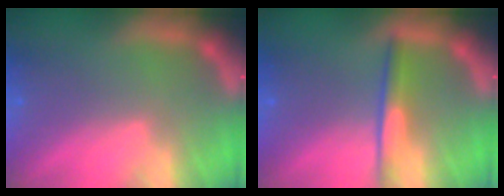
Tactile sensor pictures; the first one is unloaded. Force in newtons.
{"total": 3.0}